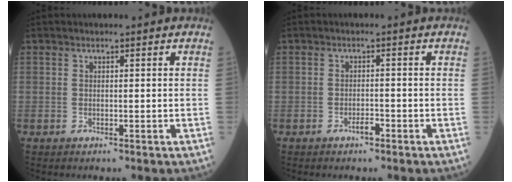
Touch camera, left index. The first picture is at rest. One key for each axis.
{"total": 1.5, "fx": -1.1, "fy": 0.4, "fz": 1.0, "tx": -0.018, "ty": 0.002, "tz": -0.019}